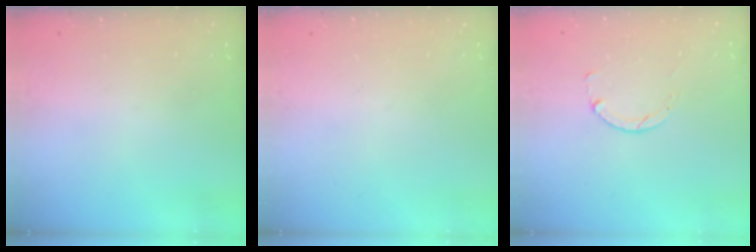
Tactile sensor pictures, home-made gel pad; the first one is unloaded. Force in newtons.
{"total": 0.0}
{"total": 1.4, "press": 1.4, "slide": 0.2}